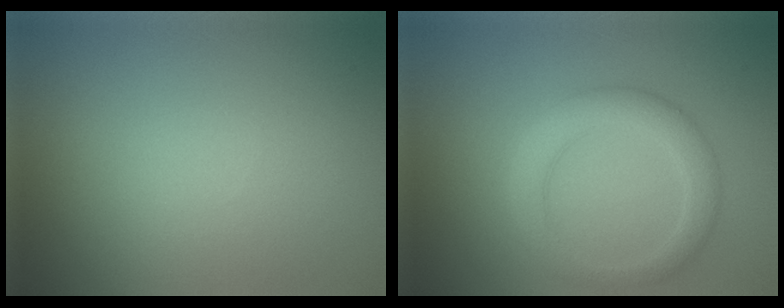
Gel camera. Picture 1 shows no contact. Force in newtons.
{"total": 3.5, "press": 3.5, "slide": 0.2}